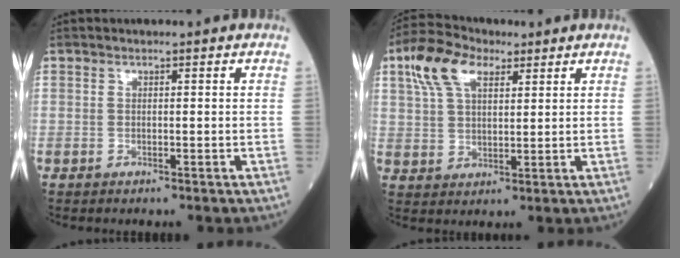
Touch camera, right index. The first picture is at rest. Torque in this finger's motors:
{"motor_torque": [0.54, 0.47, 0.38, 0.10]}